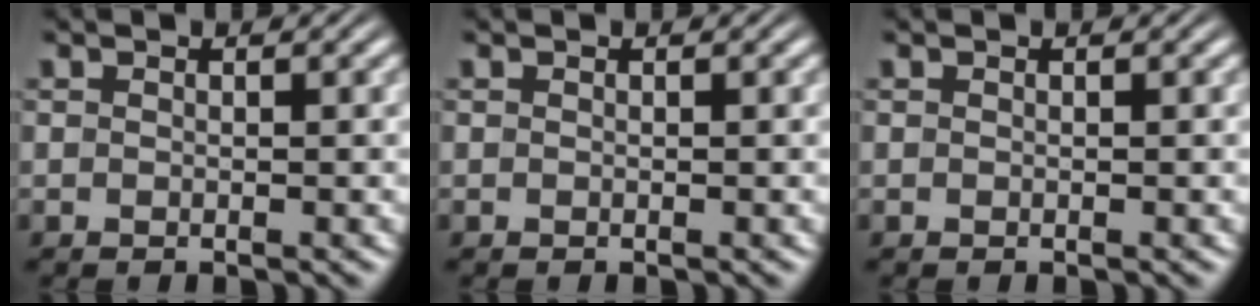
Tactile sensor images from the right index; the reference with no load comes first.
{"total": 0.0}
{"total": 0.0}